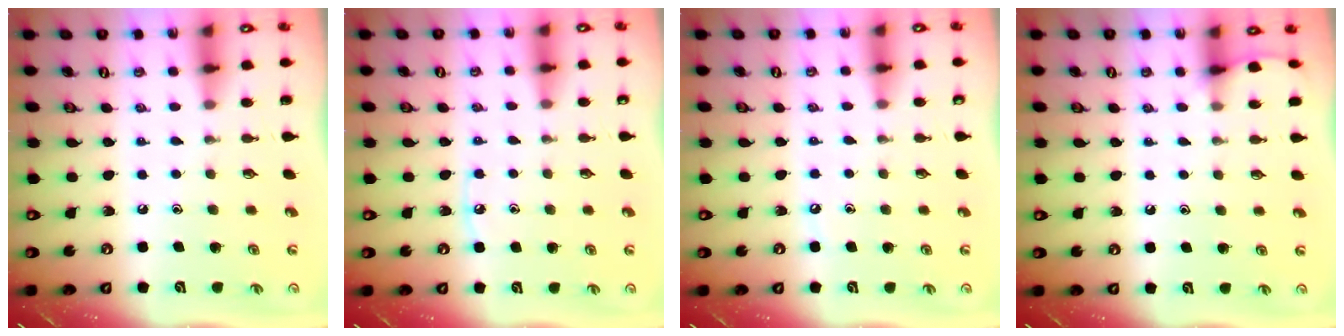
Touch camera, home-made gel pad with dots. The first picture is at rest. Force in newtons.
{"total": 3.2, "press": 3.1, "slide": 0.4}
{"total": 2.7, "press": 2.7, "slide": 0.3}
{"total": 4.3, "press": 4.3, "slide": 0.6}